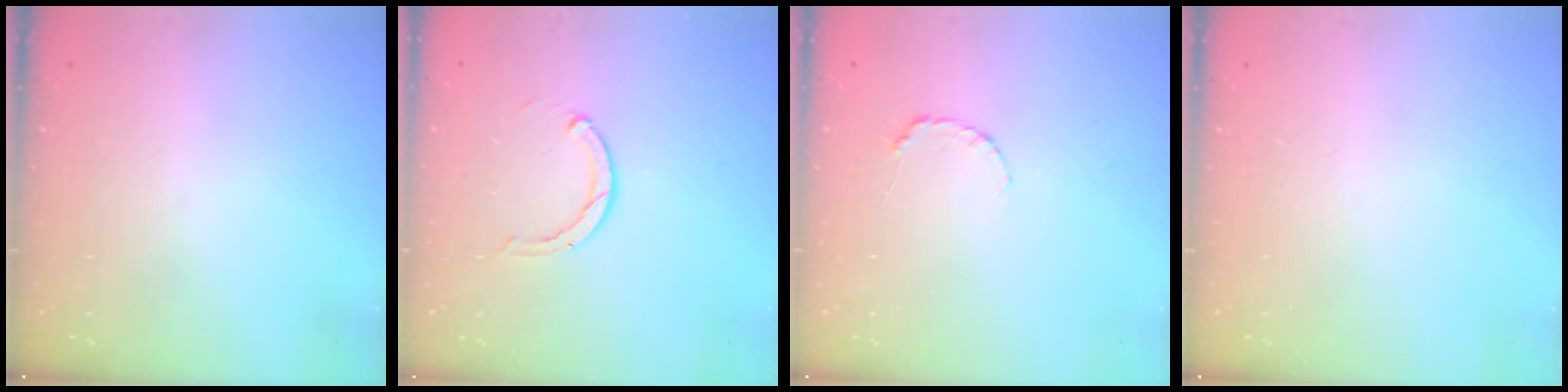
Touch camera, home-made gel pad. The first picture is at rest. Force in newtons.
{"total": 2.2, "press": 2.2, "slide": 0.3}
{"total": 4.0, "press": 3.9, "slide": 0.5}
{"total": 0.0}